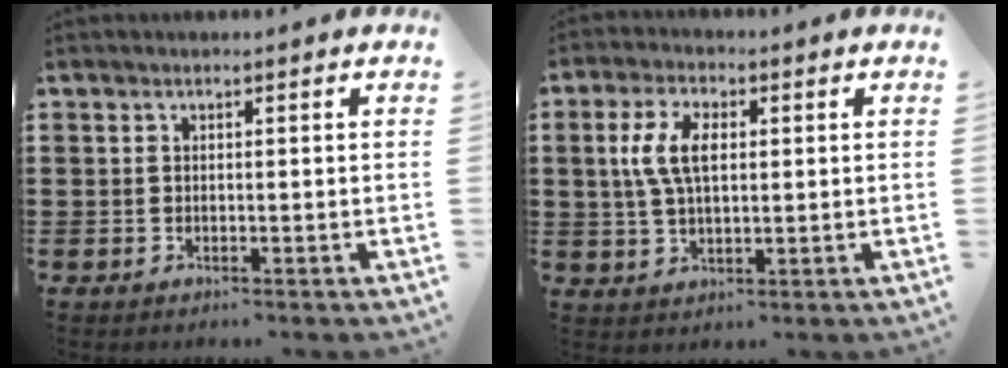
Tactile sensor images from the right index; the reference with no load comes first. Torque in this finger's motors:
{"motor_torque": [0.34, -0.17, 0.25, 0.20]}